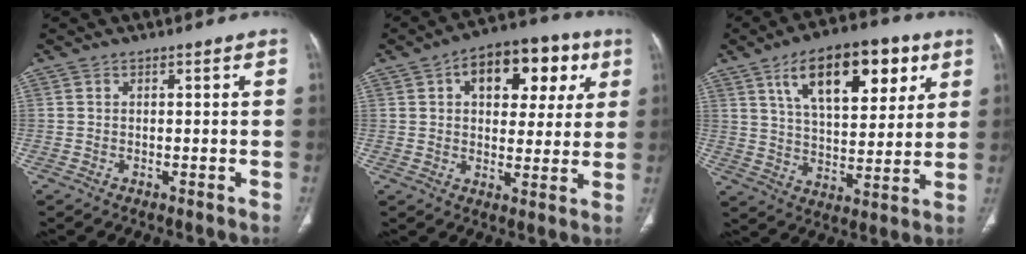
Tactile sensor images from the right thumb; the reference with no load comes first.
{"total": 16.0, "force": [6.0, 9.5, 11.4], "torque": [-0.107, 0.008, 0.083]}
{"total": 19.4, "force": [8.9, 9.4, 14.4], "torque": [-0.181, -0.022, 0.149]}